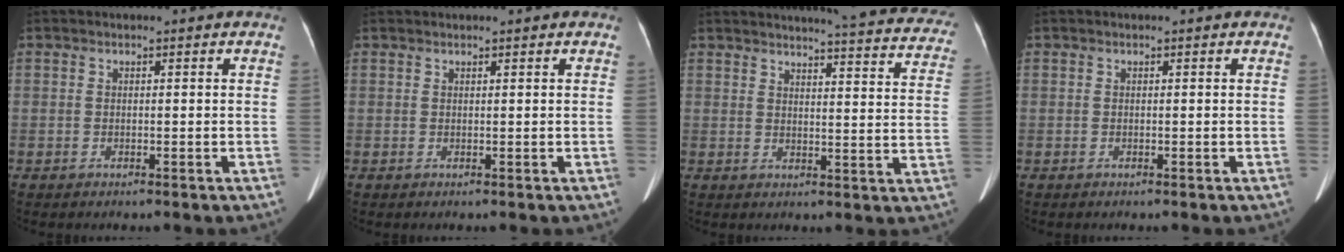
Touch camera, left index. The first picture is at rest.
{"total": 1.3, "force": [1.3, 0.0, 0.4], "torque": [-0.005, 0.019, 0.023]}
{"total": 22.0, "force": [20.5, 2.2, 7.6], "torque": [-0.083, -0.070, 0.219]}
{"total": 0.0}